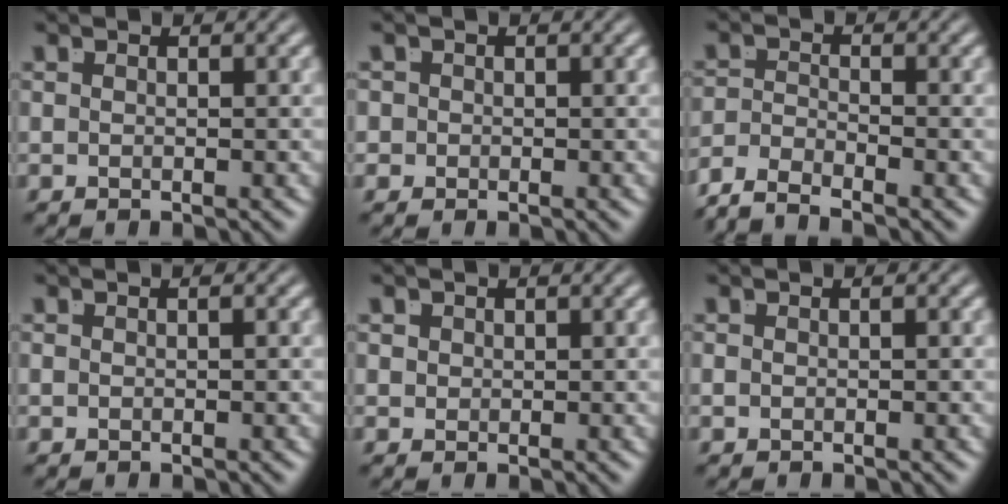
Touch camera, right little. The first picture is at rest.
{"total": 2.0, "force": [-0.3, 1.9, 0.3], "torque": [-0.017, -0.007, -0.007]}
{"total": 4.2, "force": [-3.6, 1.6, 1.5], "torque": [-0.032, -0.021, -0.056]}
{"total": 0.6, "force": [0.0, 0.5, 0.4], "torque": [-0.009, 0.003, -0.002]}
{"total": 0.9, "force": [0.5, 0.6, 0.4], "torque": [-0.012, -0.007, 0.016]}
{"total": 0.5, "force": [-0.3, 0.2, 0.4], "torque": [-0.007, -0.002, -0.003]}